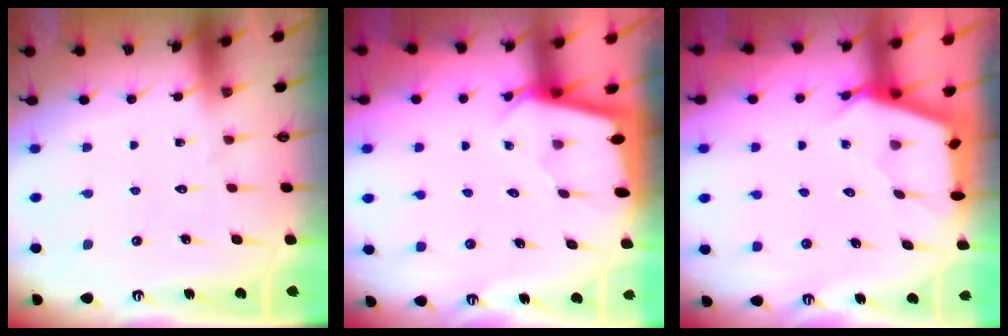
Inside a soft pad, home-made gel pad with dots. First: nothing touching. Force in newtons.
{"total": 2.2, "press": 2.2, "slide": 0.1}
{"total": 2.6, "press": 2.6, "slide": 0.3}